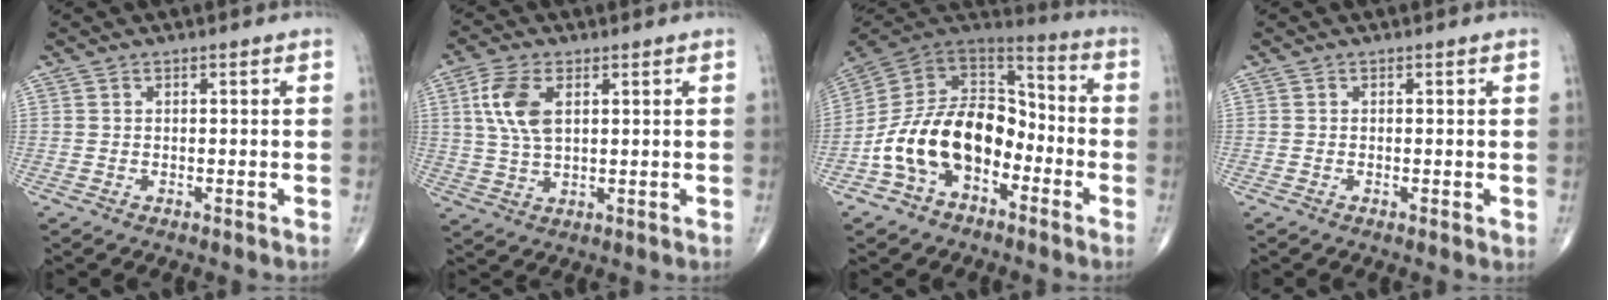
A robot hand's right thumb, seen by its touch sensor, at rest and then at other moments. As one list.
[{"total": 8.2, "force": [2.3, 4.3, 6.6], "torque": [-0.144, -0.001, 0.048]}, {"total": 18.4, "force": [-6.1, 12.1, 12.4], "torque": [-0.188, 0.075, -0.117]}, {"total": 0.8, "force": [0.0, 0.3, 0.7], "torque": [-0.015, -0.004, -0.003]}]